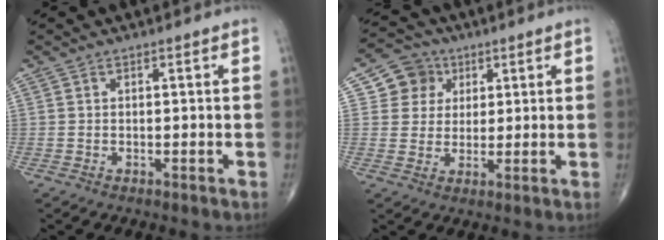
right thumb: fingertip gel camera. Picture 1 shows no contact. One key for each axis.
{"total": 6.7, "fx": 2.5, "fy": 6.1, "fz": 1.1, "tx": 0.016, "ty": -0.003, "tz": 0.039}